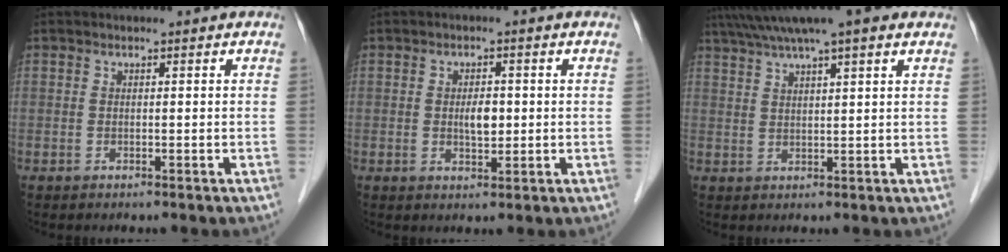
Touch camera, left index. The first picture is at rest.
{"total": 3.0, "force": [-0.1, 1.3, 2.6], "torque": [-0.047, 0.000, -0.001]}
{"total": 11.5, "force": [8.6, 1.0, 7.5], "torque": [-0.125, 0.045, 0.126]}